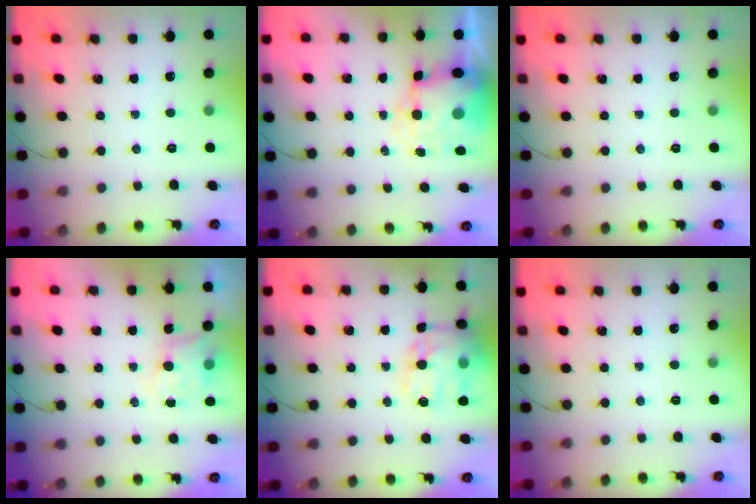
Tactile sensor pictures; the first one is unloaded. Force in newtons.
{"total": 7.4, "press": 7.0, "slide": 2.5}
{"total": 0.0}
{"total": 6.2, "press": 6.2, "slide": 0.8}
{"total": 17.7, "press": 17.4, "slide": 3.3}
{"total": 0.0}